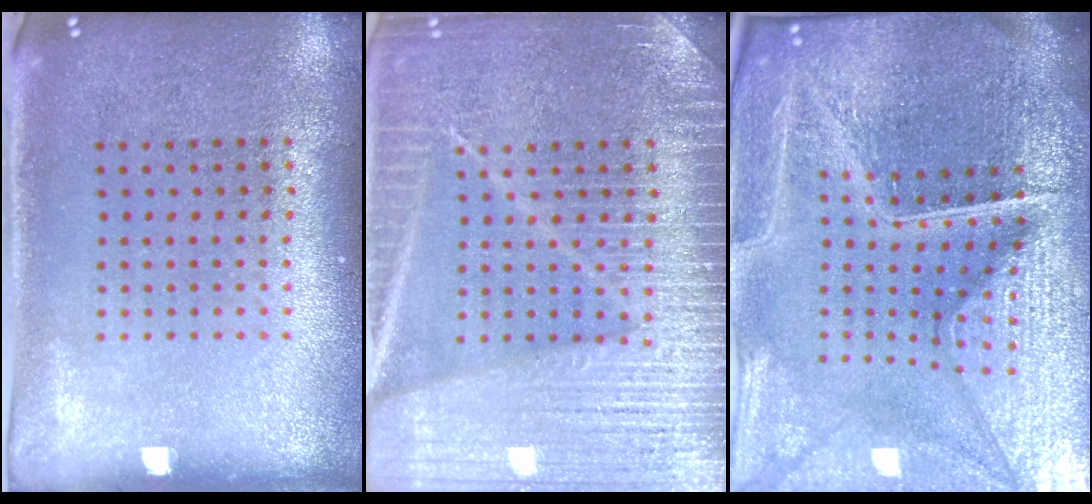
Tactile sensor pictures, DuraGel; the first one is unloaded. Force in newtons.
{"total": 6.8, "press": 6.7, "slide": 1.0}
{"total": 7.1, "press": 6.2, "slide": 3.4}